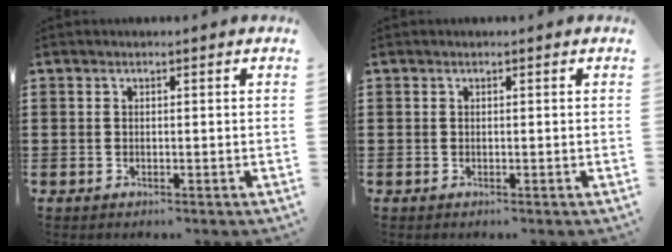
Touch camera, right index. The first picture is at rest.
{"total": 0.0}